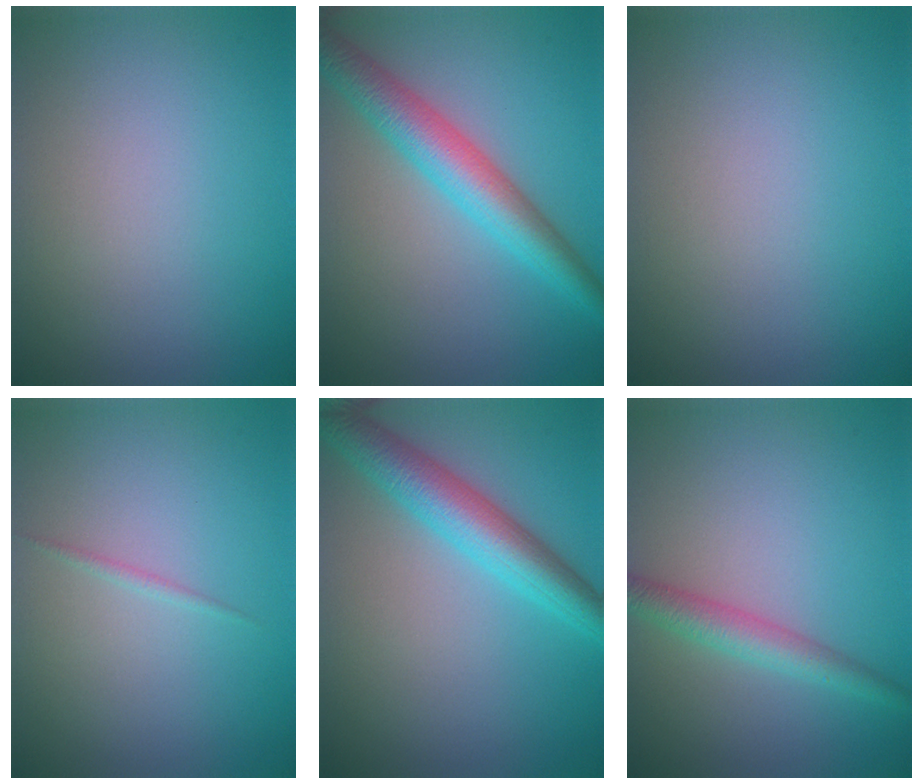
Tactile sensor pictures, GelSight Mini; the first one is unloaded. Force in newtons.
{"total": 5.6, "press": 5.6, "slide": 0.2}
{"total": 0.0}
{"total": 0.5, "press": 0.5, "slide": 0.0}
{"total": 5.5, "press": 5.5, "slide": 0.1}
{"total": 2.8, "press": 2.8, "slide": 0.0}